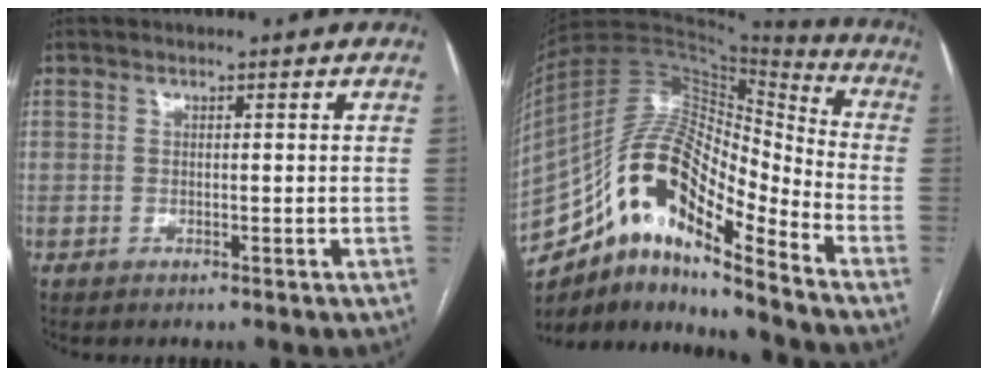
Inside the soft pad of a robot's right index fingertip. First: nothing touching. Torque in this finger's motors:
{"motor_torque": [1.10, -1.04, 0.87, 0.13]}